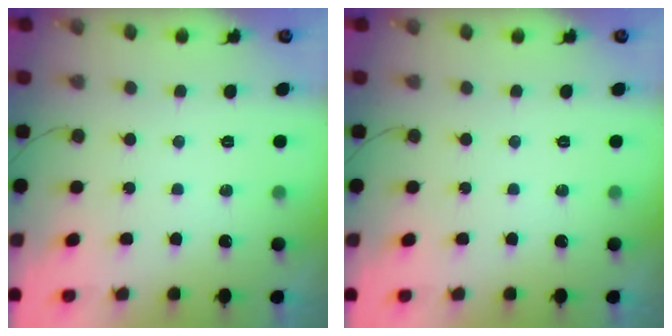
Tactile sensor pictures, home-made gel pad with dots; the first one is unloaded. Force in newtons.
{"total": 0.0}